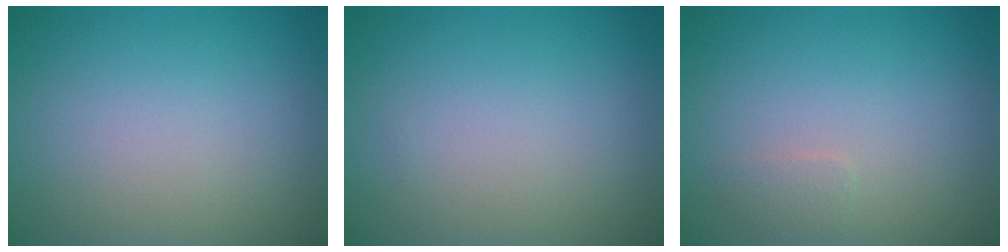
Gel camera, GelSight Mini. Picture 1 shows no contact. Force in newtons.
{"total": 0.0}
{"total": 0.9, "press": 0.9, "slide": 0.0}